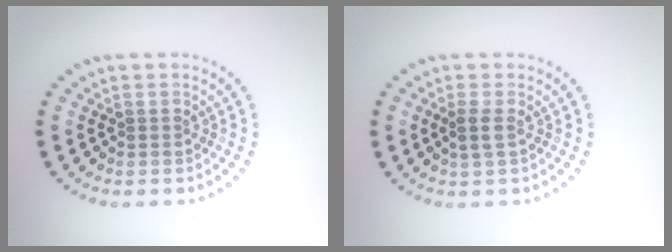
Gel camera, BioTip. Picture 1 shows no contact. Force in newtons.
{"total": 1.3, "press": 1.1, "slide": 0.6}